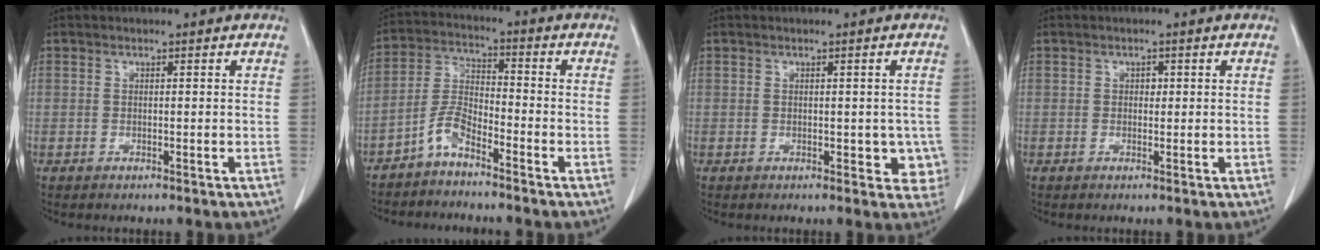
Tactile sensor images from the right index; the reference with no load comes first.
{"total": 5.0, "force": [-3.9, 1.2, 2.9], "torque": [-0.068, 0.001, -0.083]}
{"total": 3.7, "force": [-0.5, 2.4, 2.7], "torque": [-0.005, 0.009, -0.001]}
{"total": 0.8, "force": [0.2, 0.6, 0.5], "torque": [-0.005, 0.002, 0.001]}